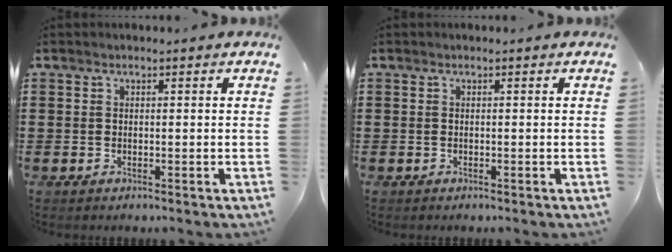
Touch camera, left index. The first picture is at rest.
{"total": 0.0}